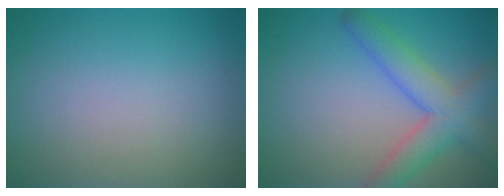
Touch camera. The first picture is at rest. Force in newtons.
{"total": 5.4, "press": 5.4, "slide": 0.3}